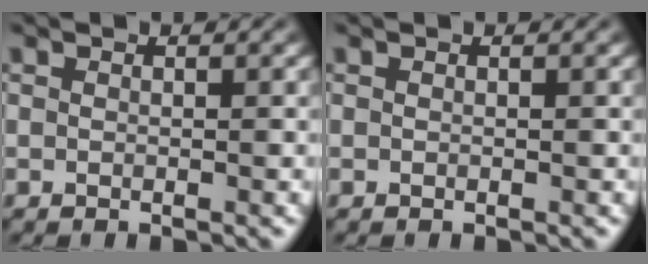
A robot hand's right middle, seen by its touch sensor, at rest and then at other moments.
{"total": 0.0}